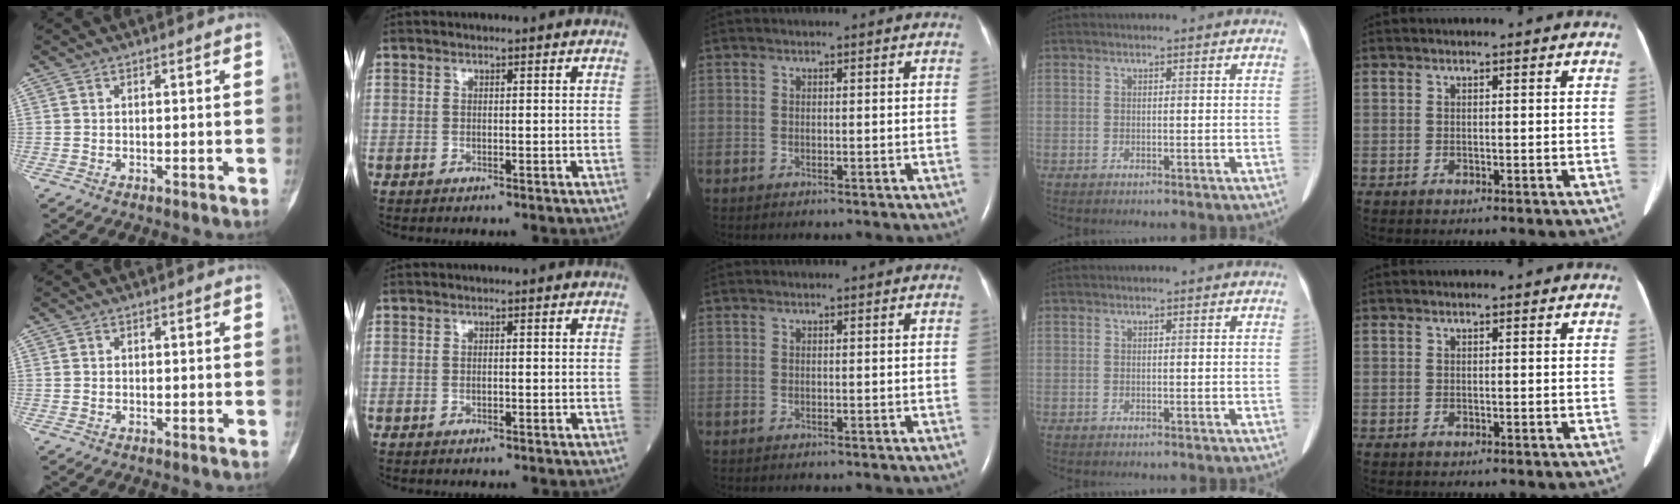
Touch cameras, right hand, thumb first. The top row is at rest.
{"index": {"total": 0.7, "force": [-0.2, 0.2, 0.6], "torque": [-0.010, 0.000, -0.004]}}